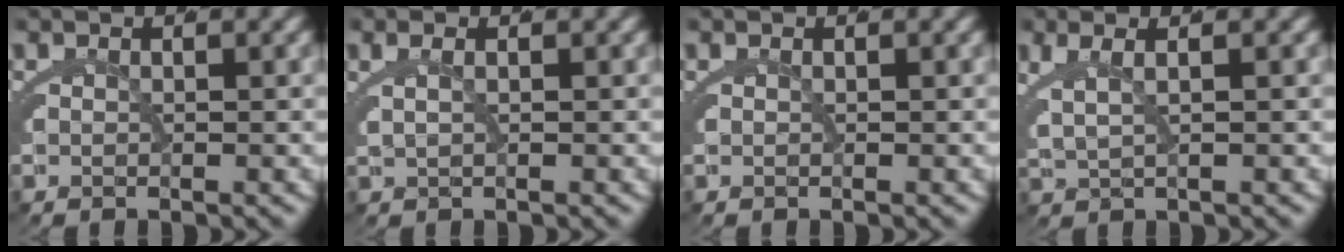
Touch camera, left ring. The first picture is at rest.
{"total": 1.3, "force": [0.5, 0.2, 1.1], "torque": [-0.023, 0.007, 0.011]}
{"total": 0.0}
{"total": 3.2, "force": [1.4, 0.7, 2.8], "torque": [-0.052, 0.012, 0.027]}